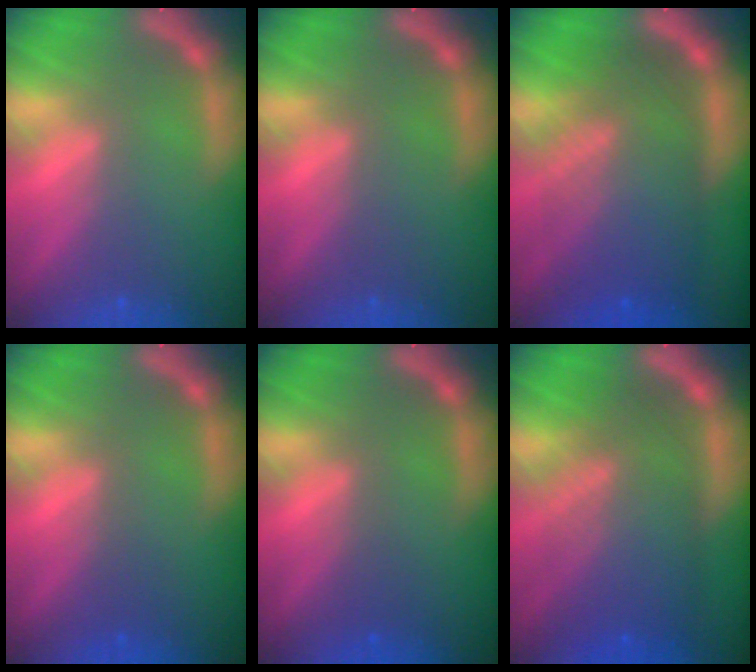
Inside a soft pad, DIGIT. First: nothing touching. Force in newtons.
{"total": 0.0}
{"total": 10.0}
{"total": 1.0}
{"total": 1.0}
{"total": 9.1}